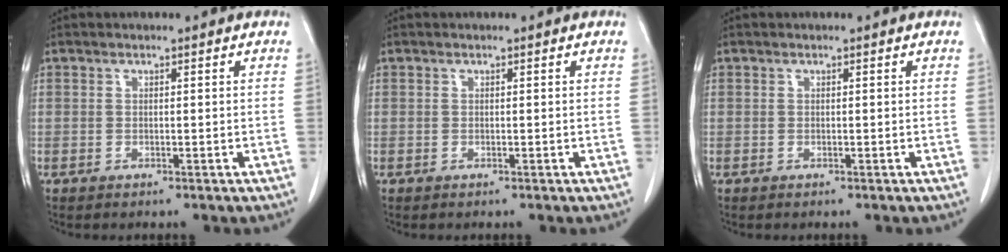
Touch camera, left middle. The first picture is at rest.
{"total": 0.0}
{"total": 0.0}